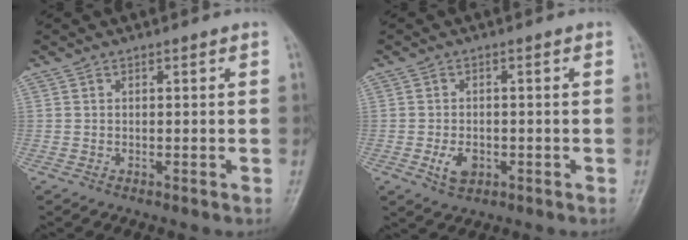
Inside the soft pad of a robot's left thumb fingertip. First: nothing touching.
{"total": 3.9, "force": [-1.2, 2.6, 2.7], "torque": [-0.044, 0.000, -0.017]}